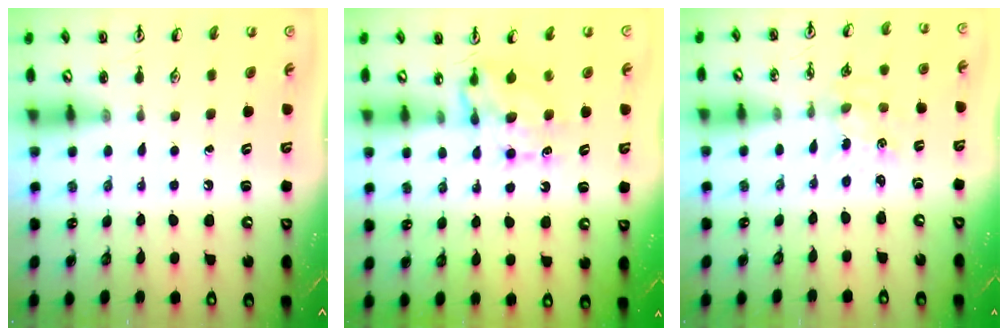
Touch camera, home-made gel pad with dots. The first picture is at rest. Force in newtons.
{"total": 6.9, "press": 6.9, "slide": 0.5}
{"total": 1.4, "press": 1.4, "slide": 0.2}